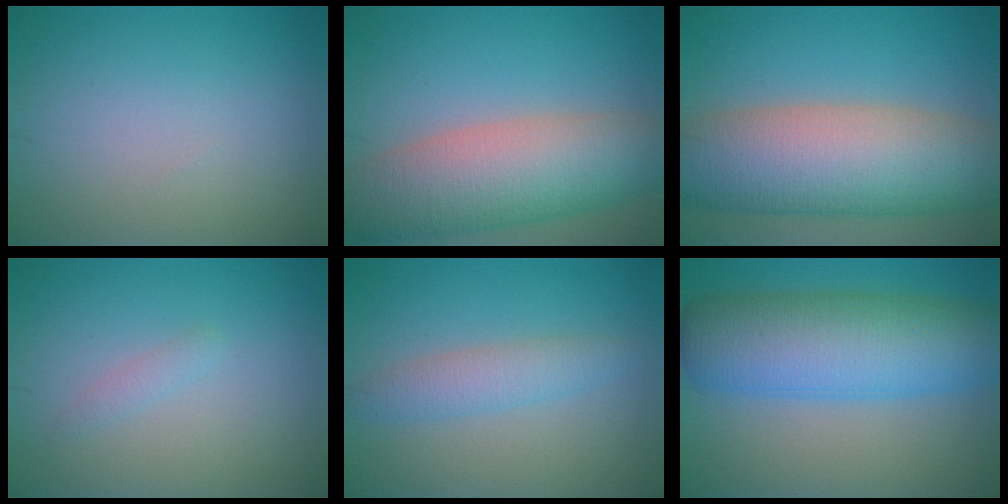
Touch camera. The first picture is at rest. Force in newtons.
{"total": 10.4, "press": 10.4, "slide": 0.5}
{"total": 13.2, "press": 13.2, "slide": 0.7}
{"total": 0.9, "press": 0.9, "slide": 0.0}
{"total": 2.7, "press": 2.7, "slide": 0.0}
{"total": 10.8, "press": 10.8, "slide": 0.2}